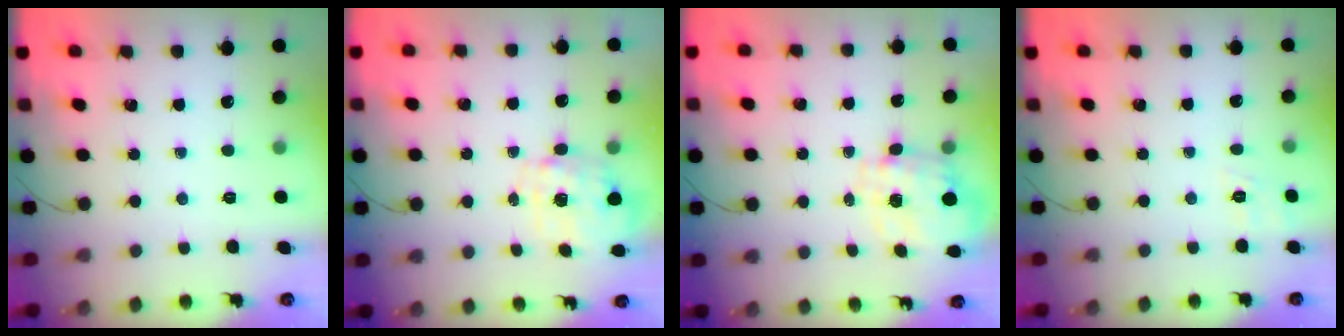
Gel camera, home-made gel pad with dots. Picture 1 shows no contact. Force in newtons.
{"total": 2.8, "press": 2.6, "slide": 0.9}
{"total": 2.9, "press": 2.7, "slide": 1.2}
{"total": 7.9, "press": 7.7, "slide": 2.1}